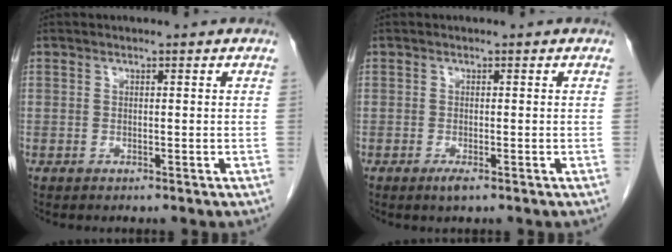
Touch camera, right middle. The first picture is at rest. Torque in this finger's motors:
{"motor_torque": [0.26, -0.27, 0.14, 0.03]}